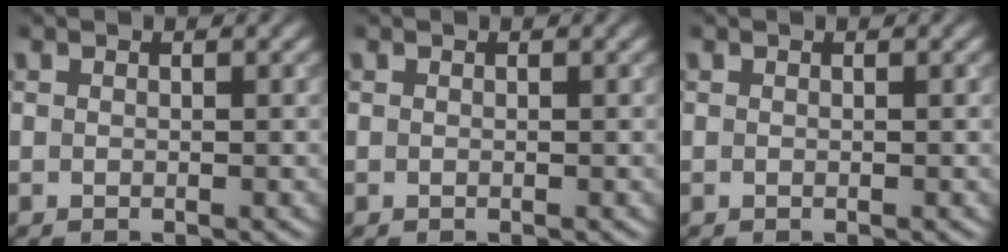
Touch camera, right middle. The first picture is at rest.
{"total": 0.0}
{"total": 0.0}